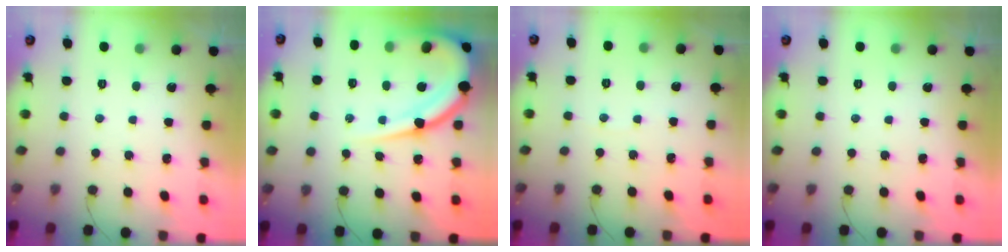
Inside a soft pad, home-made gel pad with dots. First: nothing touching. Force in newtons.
{"total": 17.5, "press": 17.4, "slide": 1.8}
{"total": 1.6, "press": 1.6, "slide": 0.2}
{"total": 0.0}